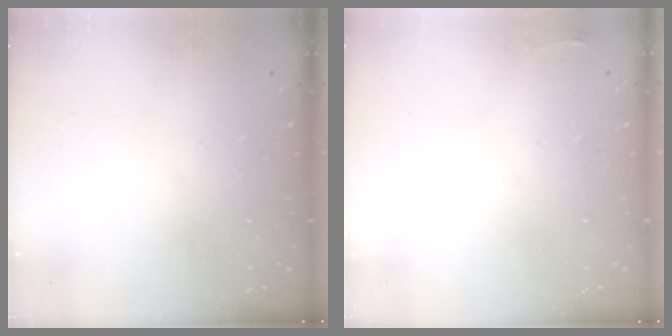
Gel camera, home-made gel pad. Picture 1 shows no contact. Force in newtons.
{"total": 3.6, "press": 3.5, "slide": 0.6}